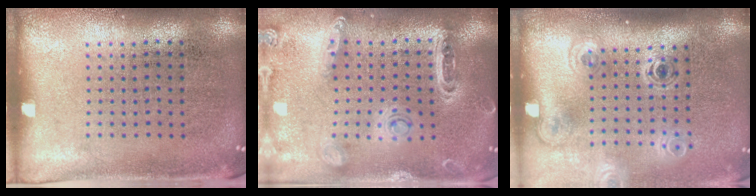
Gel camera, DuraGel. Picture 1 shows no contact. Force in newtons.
{"total": 1.3, "press": 1.3, "slide": 0.2}
{"total": 1.9, "press": 1.3, "slide": 1.4}